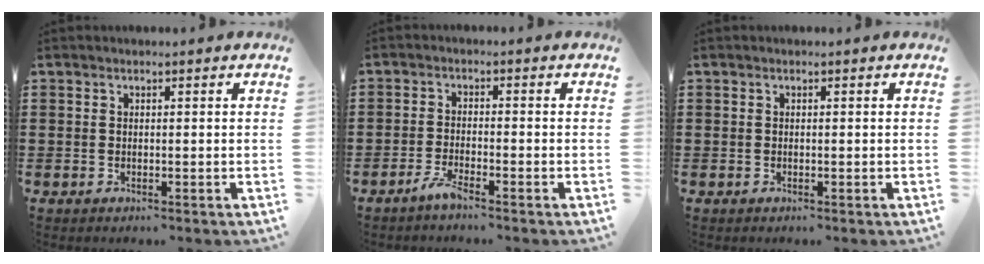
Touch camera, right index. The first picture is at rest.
{"total": 2.3, "force": [-2.0, -0.1, 1.2], "torque": [-0.027, -0.001, -0.039]}
{"total": 0.0}